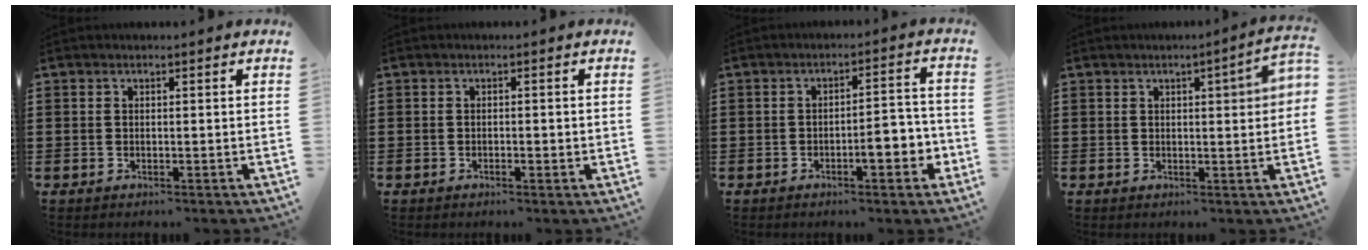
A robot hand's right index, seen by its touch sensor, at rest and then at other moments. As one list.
[{"total": 0.5, "force": [-0.3, 0.1, 0.4], "torque": [-0.008, -0.003, -0.006]}, {"total": 5.1, "force": [-2.1, 1.7, 4.4], "torque": [-0.047, -0.005, -0.042]}, {"total": 2.6, "force": [0.5, 0.2, 2.5], "torque": [-0.046, 0.000, 0.007]}]